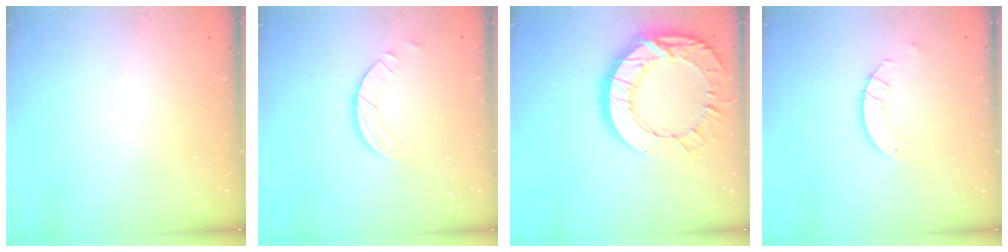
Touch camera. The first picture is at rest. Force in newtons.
{"total": 3.9, "press": 3.9, "slide": 0.4}
{"total": 22.1, "press": 22.0, "slide": 2.0}
{"total": 3.7, "press": 3.7, "slide": 0.2}